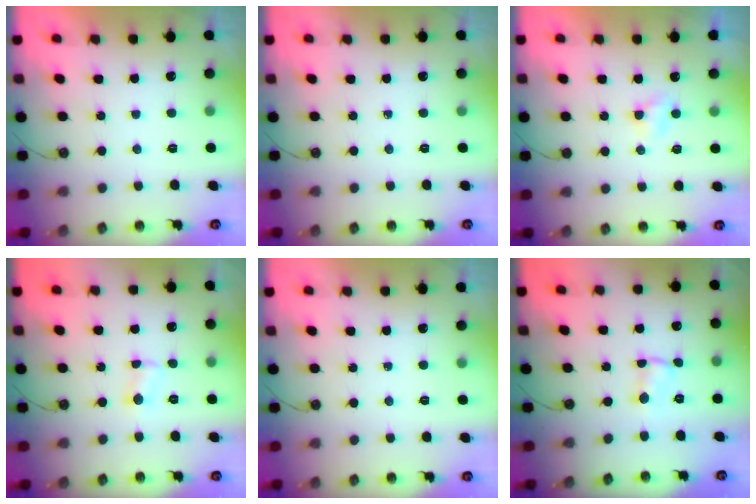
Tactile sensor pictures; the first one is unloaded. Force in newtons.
{"total": 0.0}
{"total": 2.7, "press": 2.6, "slide": 0.4}
{"total": 2.5, "press": 2.4, "slide": 0.8}
{"total": 0.0}
{"total": 1.1, "press": 1.1, "slide": 0.2}